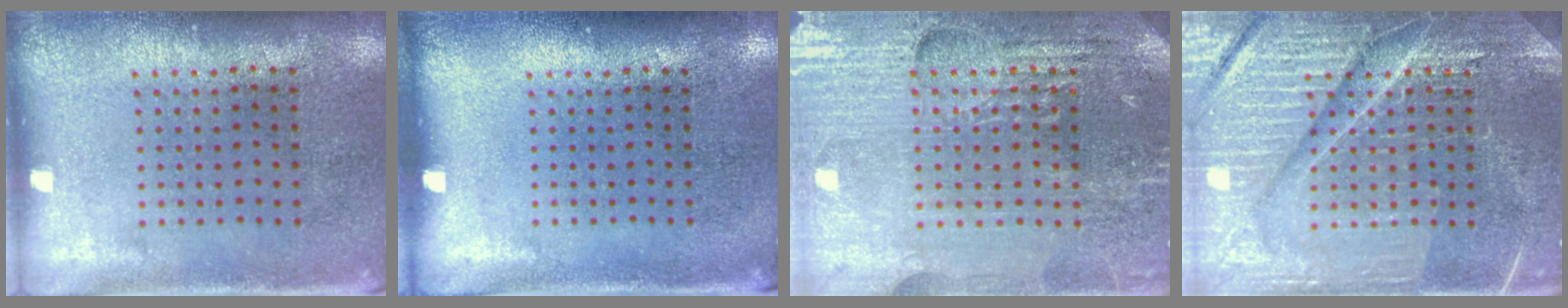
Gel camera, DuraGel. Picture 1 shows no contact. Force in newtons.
{"total": 0.0}
{"total": 4.7, "press": 4.4, "slide": 1.7}
{"total": 5.2, "press": 5.1, "slide": 0.7}